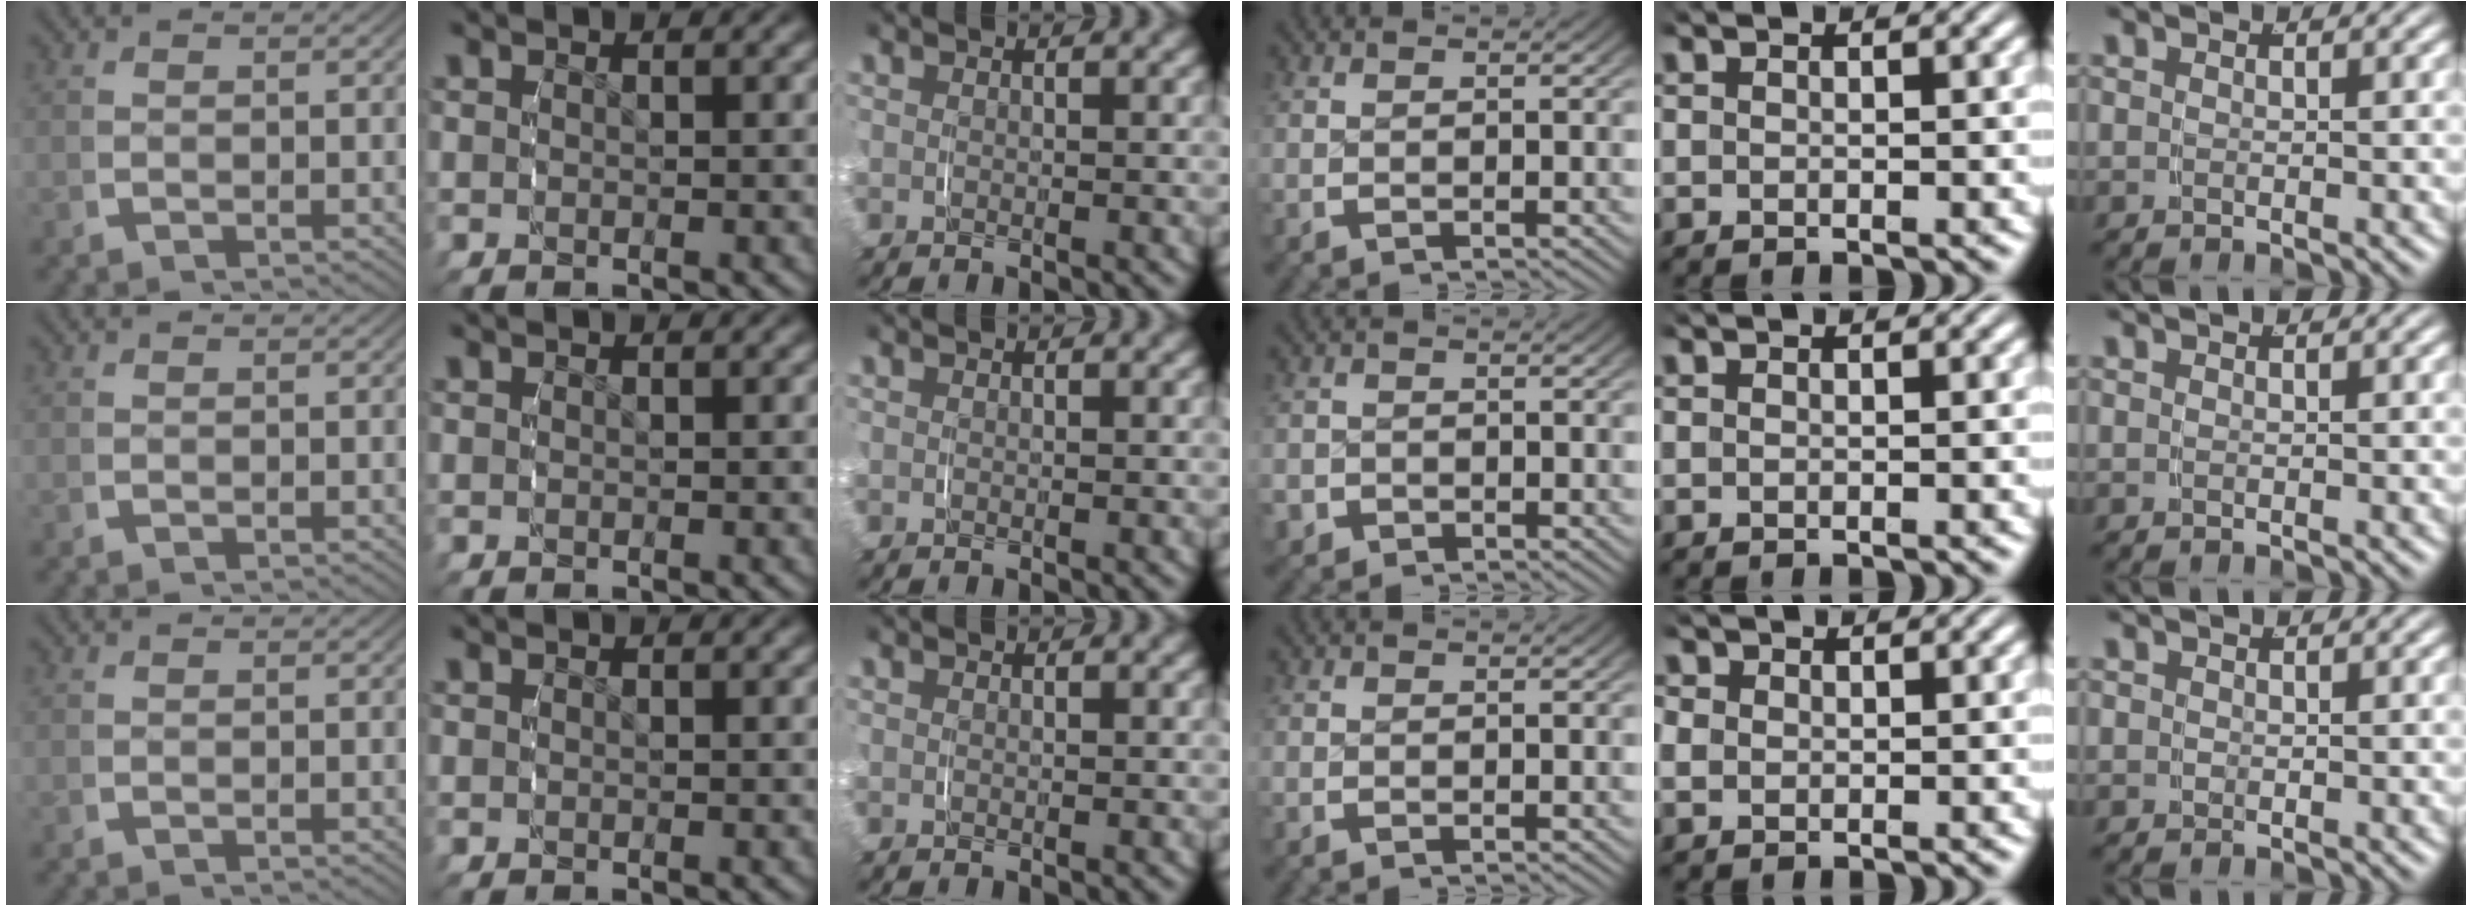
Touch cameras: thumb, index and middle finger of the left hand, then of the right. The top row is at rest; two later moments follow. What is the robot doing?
{"motion": "grasp_and_lifting", "object": "paper towel"}